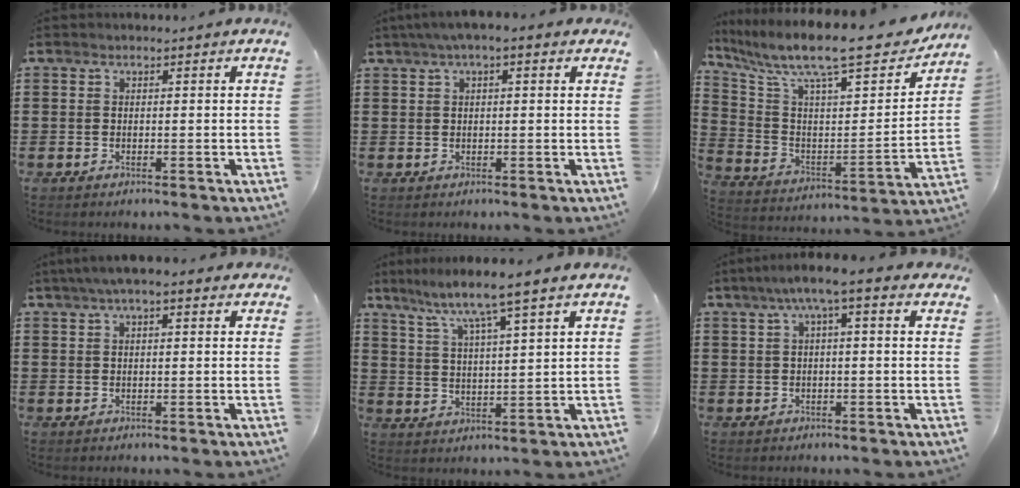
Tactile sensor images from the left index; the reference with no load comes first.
{"total": 2.6, "force": [1.0, 0.6, 2.3], "torque": [-0.045, 0.006, 0.017]}
{"total": 11.9, "force": [9.5, 1.8, 6.8], "torque": [-0.155, -0.069, 0.157]}
{"total": 3.8, "force": [2.4, 0.8, 2.8], "torque": [-0.059, 0.008, 0.043]}
{"total": 6.0, "force": [4.8, -1.0, 3.4], "torque": [-0.088, -0.031, 0.074]}
{"total": 5.4, "force": [2.8, 0.4, 4.6], "torque": [-0.095, 0.004, 0.047]}